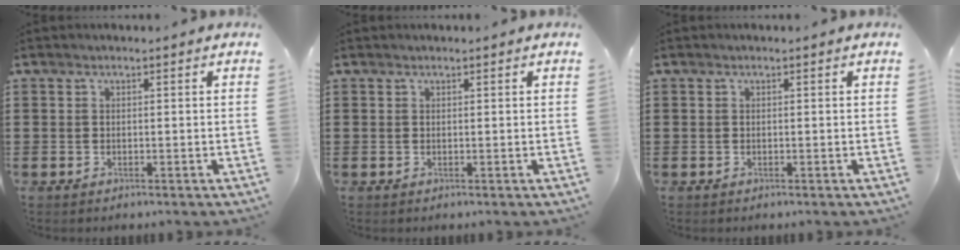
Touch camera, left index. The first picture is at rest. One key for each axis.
{"total": 0.0}
{"total": 0.0}